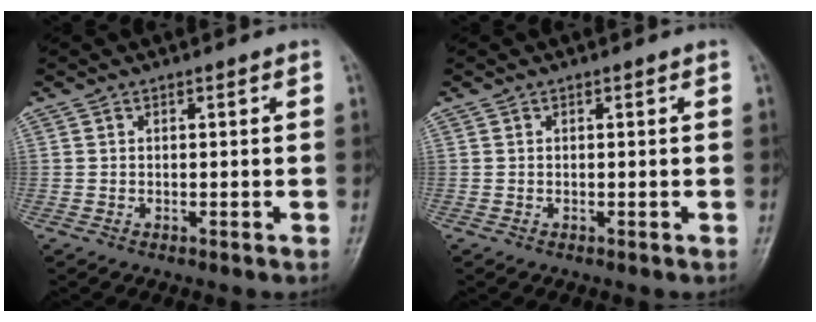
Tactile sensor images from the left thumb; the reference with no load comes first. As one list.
[{"total": 0.0}]